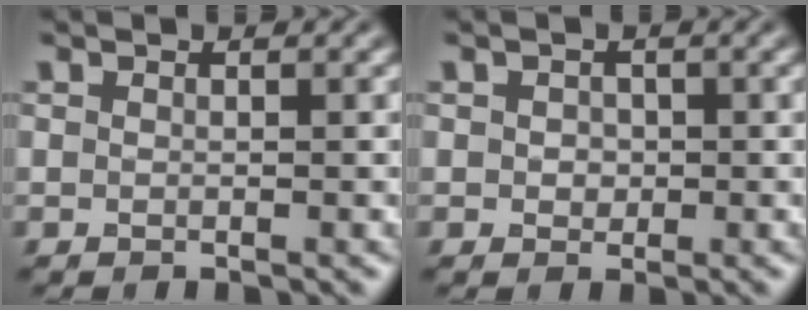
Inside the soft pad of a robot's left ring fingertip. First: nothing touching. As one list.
[{"total": 1.1, "force": [0.1, 1.0, 0.5], "torque": [-0.008, -0.002, -0.001]}]